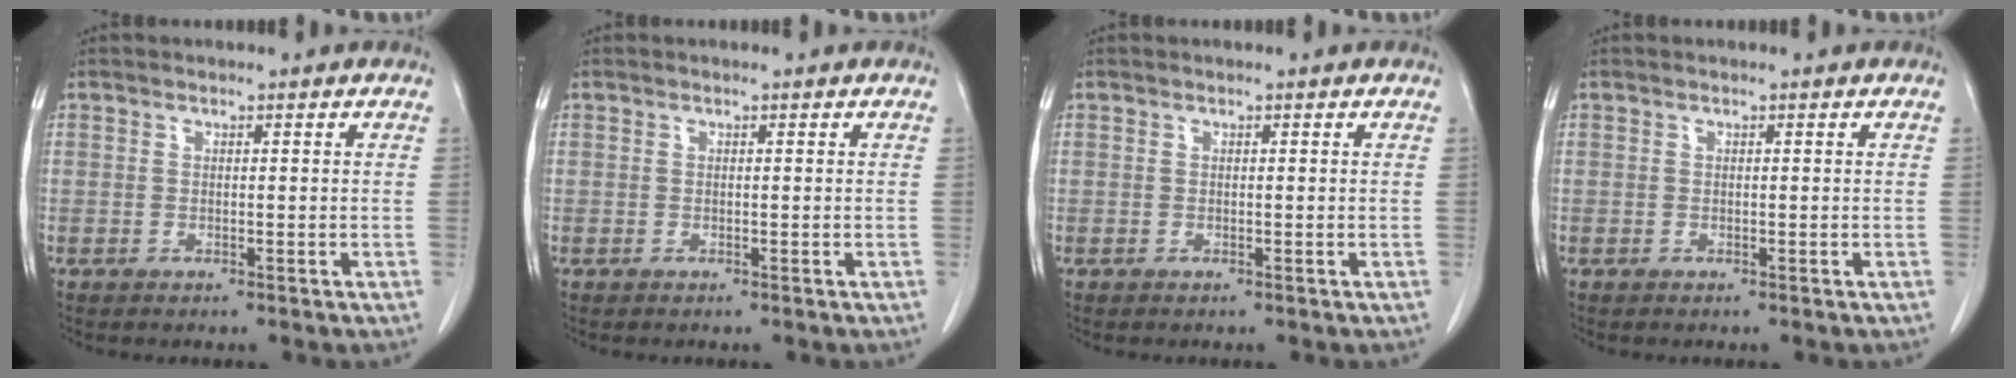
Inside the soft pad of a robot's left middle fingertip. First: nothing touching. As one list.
[{"total": 0.0}, {"total": 0.0}, {"total": 0.0}]